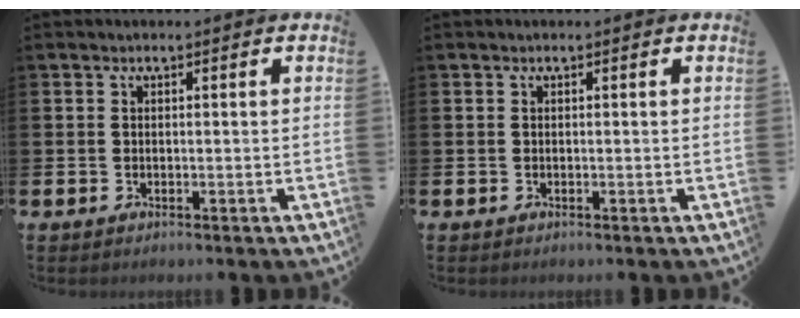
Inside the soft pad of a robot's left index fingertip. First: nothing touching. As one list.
[{"total": 0.0}]